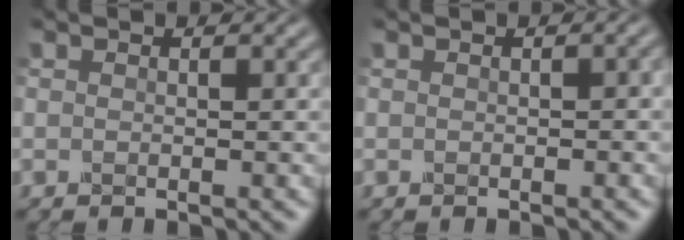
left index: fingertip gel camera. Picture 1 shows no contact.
{"total": 1.2, "force": [-0.4, 0.6, 1.0], "torque": [-0.005, 0.008, -0.008]}